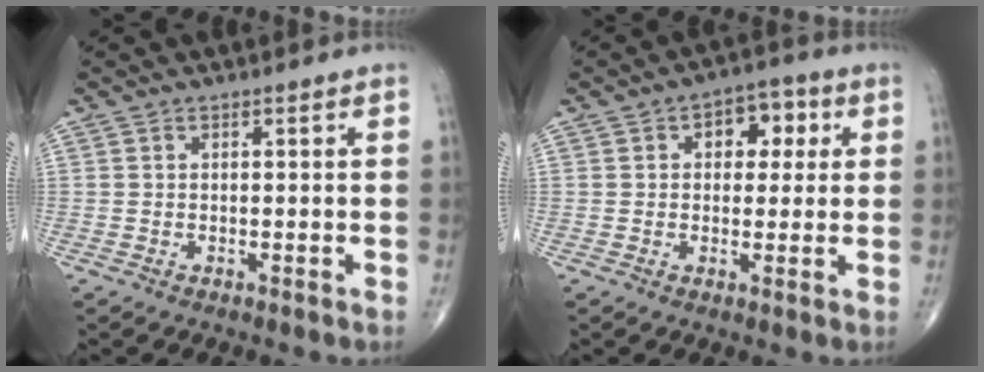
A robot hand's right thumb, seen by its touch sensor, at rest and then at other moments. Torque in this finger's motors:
{"motor_torque": [0.27, 1.62, 0.86, 0.15, 0.01]}